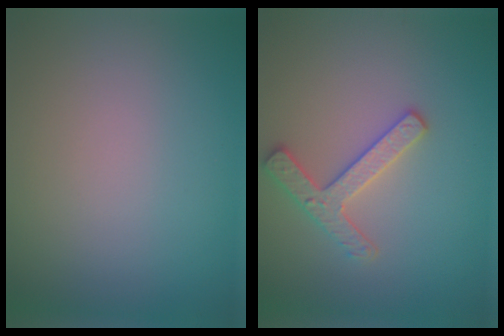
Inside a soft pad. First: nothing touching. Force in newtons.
{"total": 2.7, "press": 2.6, "slide": 0.7}